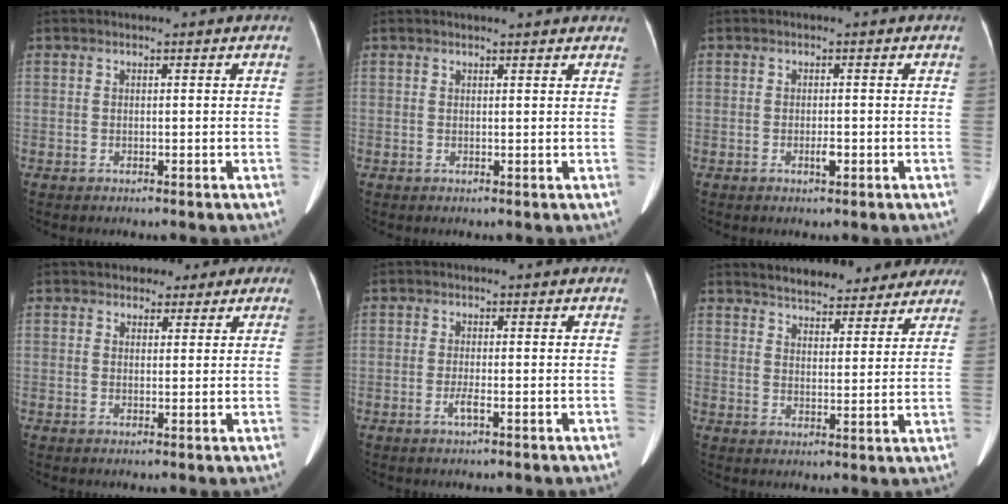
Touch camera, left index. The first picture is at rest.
{"total": 5.4, "force": [4.8, 1.0, 2.3], "torque": [-0.026, -0.002, 0.048]}
{"total": 1.4, "force": [-1.1, 0.4, 0.8], "torque": [-0.015, -0.019, -0.019]}
{"total": 5.0, "force": [3.3, 3.3, 1.6], "torque": [-0.002, -0.004, 0.037]}
{"total": 1.5, "force": [-0.9, 0.0, 1.1], "torque": [-0.022, -0.018, -0.019]}
{"total": 16.3, "force": [14.2, 5.1, 6.0], "torque": [-0.072, -0.007, 0.177]}